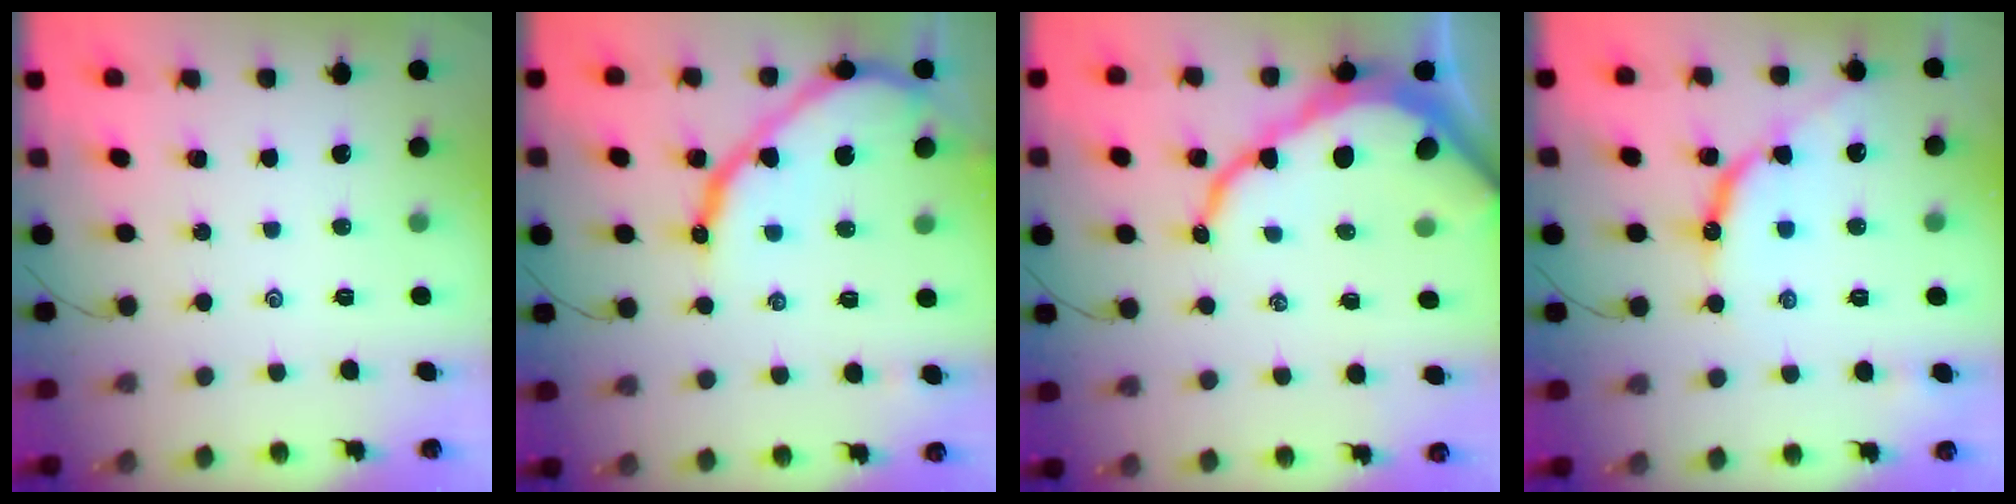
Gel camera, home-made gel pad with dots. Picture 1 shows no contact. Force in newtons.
{"total": 13.8, "press": 13.7, "slide": 1.6}
{"total": 14.8, "press": 14.7, "slide": 1.4}
{"total": 11.2, "press": 11.2, "slide": 1.0}